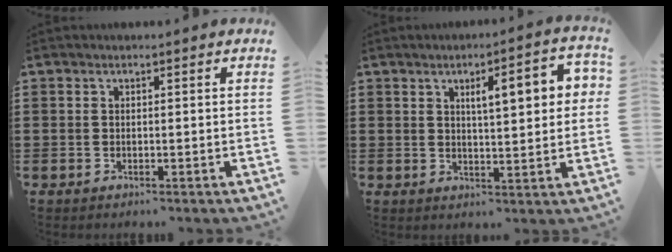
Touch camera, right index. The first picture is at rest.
{"total": 6.8, "force": [2.2, 1.7, 6.3], "torque": [-0.098, -0.003, 0.028]}